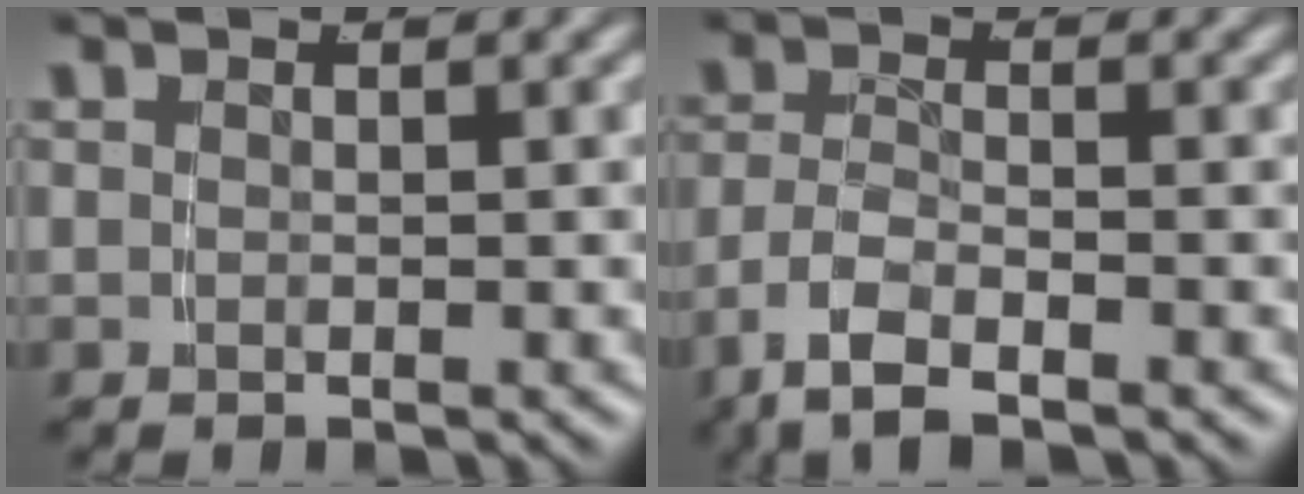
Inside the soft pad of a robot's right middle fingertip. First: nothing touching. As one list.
[{"total": 4.3, "force": [-2.2, 2.2, 2.9], "torque": [-0.069, -0.017, -0.030]}]